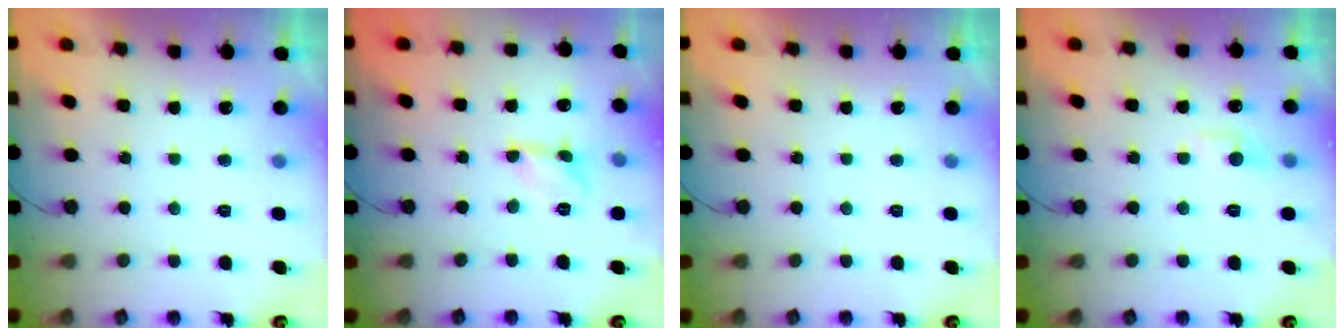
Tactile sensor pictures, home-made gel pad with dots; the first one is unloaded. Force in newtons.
{"total": 2.3, "press": 2.3, "slide": 0.2}
{"total": 0.0}
{"total": 5.3, "press": 5.2, "slide": 0.7}